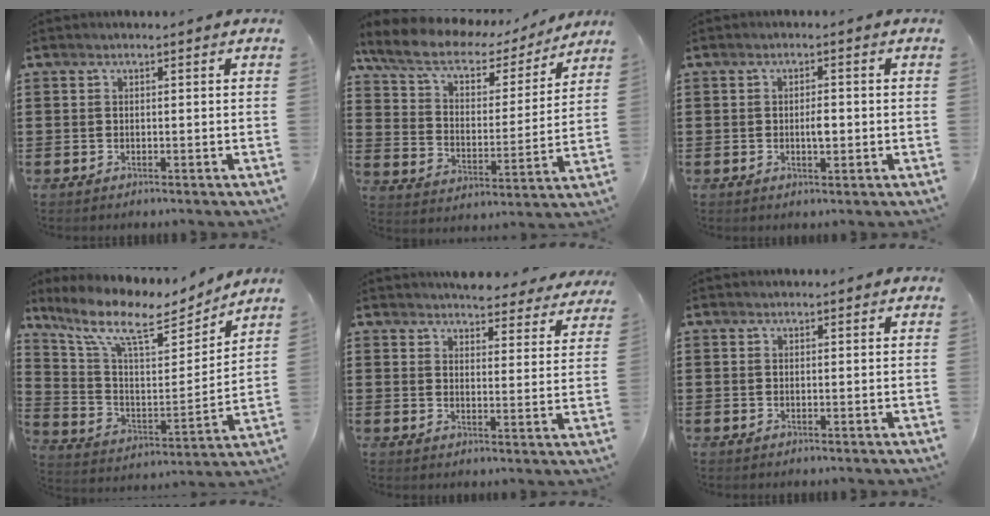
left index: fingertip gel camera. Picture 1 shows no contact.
{"total": 8.3, "force": [5.9, 3.7, 4.5], "torque": [-0.111, -0.022, 0.100]}
{"total": 2.4, "force": [-0.2, 0.8, 2.3], "torque": [-0.035, -0.003, -0.007]}
{"total": 11.2, "force": [8.4, 3.3, 6.7], "torque": [-0.157, -0.047, 0.139]}
{"total": 4.8, "force": [4.8, 0.4, 0.4], "torque": [-0.013, -0.031, 0.083]}
{"total": 0.5, "force": [0.5, 0.1, 0.2], "torque": [-0.006, 0.000, 0.010]}